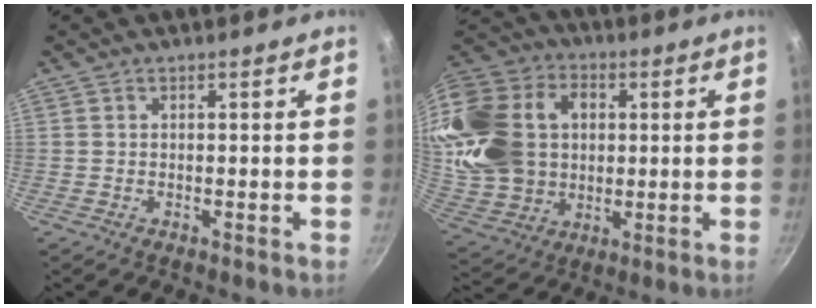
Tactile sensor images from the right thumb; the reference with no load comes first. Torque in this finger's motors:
{"motor_torque": [-0.20, 3.17, 0.26, 0.02, 0.55]}